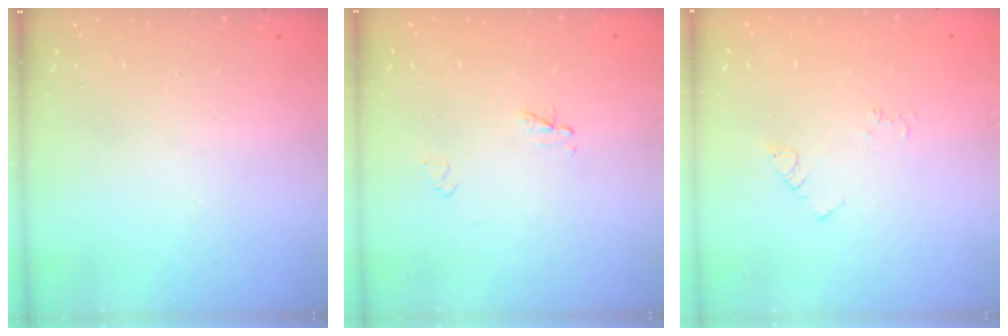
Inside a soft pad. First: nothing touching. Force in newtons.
{"total": 2.3, "press": 2.2, "slide": 0.2}
{"total": 3.3, "press": 3.3, "slide": 0.6}